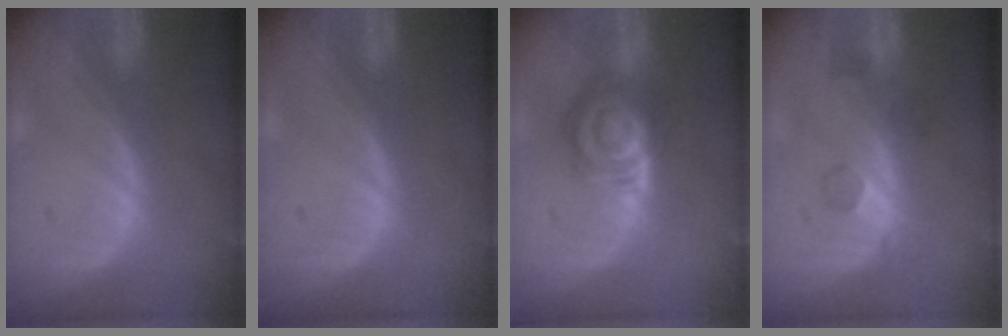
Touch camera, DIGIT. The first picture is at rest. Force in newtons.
{"total": 0.0}
{"total": 7.2, "press": 6.7, "slide": 2.8}
{"total": 4.3, "press": 3.9, "slide": 1.7}